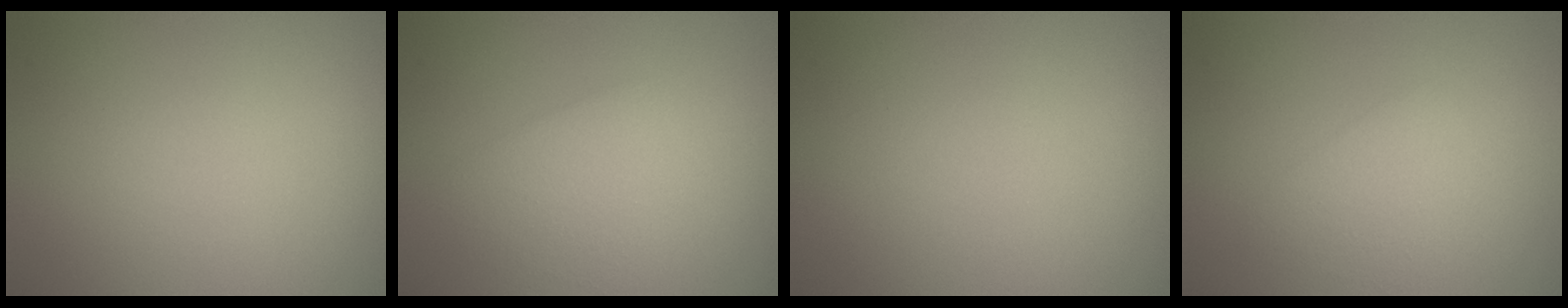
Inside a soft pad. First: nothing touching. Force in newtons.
{"total": 3.0, "press": 3.0, "slide": 0.1}
{"total": 0.0}
{"total": 2.3, "press": 2.3, "slide": 0.1}